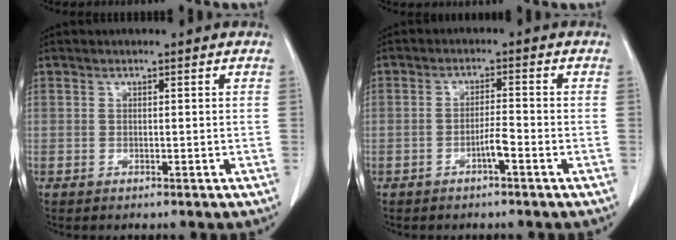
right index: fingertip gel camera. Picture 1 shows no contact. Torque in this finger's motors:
{"motor_torque": [0.91, 0.19, 0.41, 0.07]}